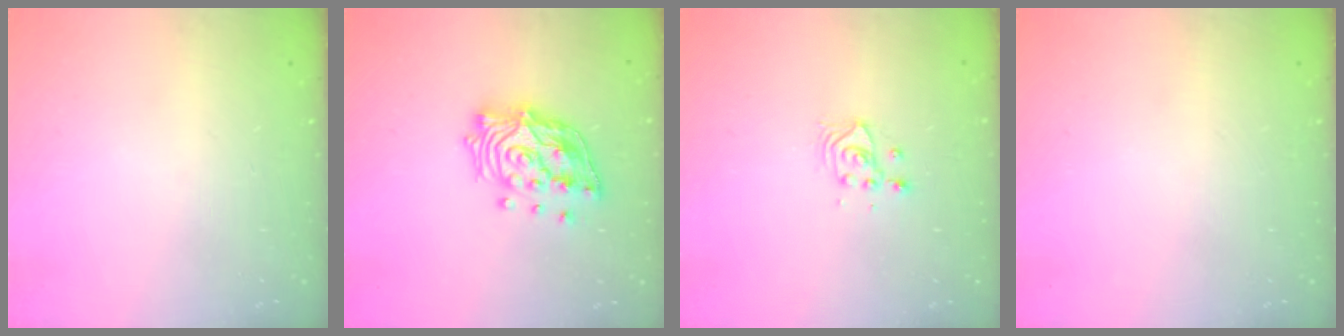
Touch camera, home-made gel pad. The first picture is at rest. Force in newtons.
{"total": 16.8, "press": 16.6, "slide": 2.6}
{"total": 3.7, "press": 3.7, "slide": 0.3}
{"total": 0.0}